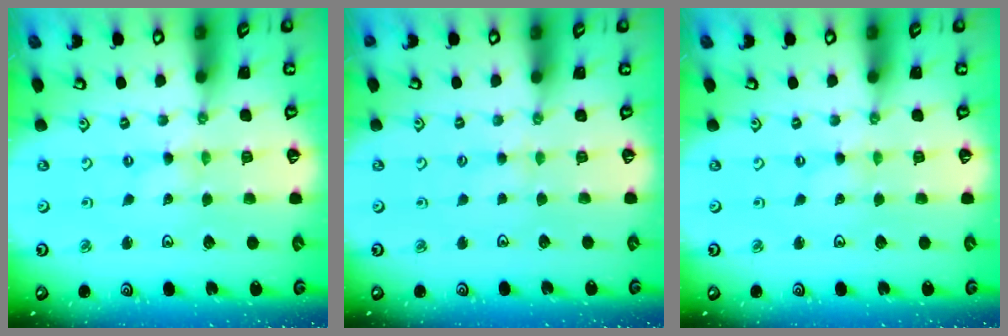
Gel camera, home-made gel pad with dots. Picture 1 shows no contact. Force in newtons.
{"total": 1.5, "press": 1.5, "slide": 0.3}
{"total": 0.0}